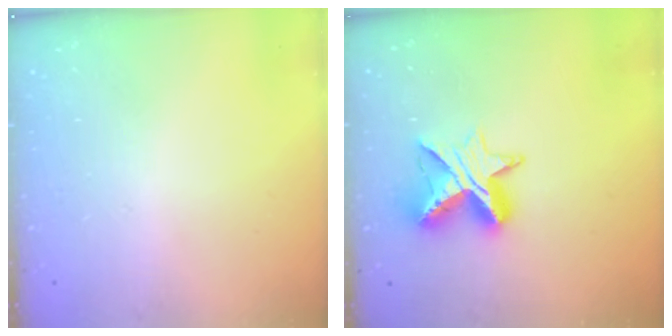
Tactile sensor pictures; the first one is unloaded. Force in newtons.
{"total": 11.5, "press": 11.5, "slide": 0.8}